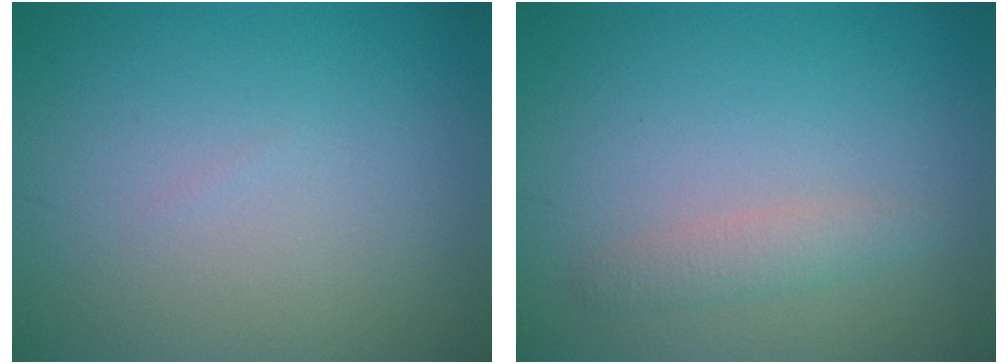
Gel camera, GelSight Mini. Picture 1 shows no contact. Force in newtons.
{"total": 1.6, "press": 1.6, "slide": 0.0}